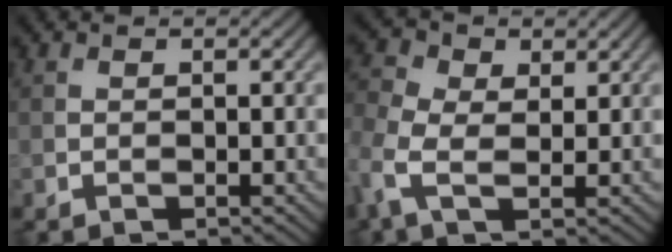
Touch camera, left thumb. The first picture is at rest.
{"total": 6.1, "force": [-0.1, 4.0, 4.6], "torque": [-0.122, 0.010, -0.011]}